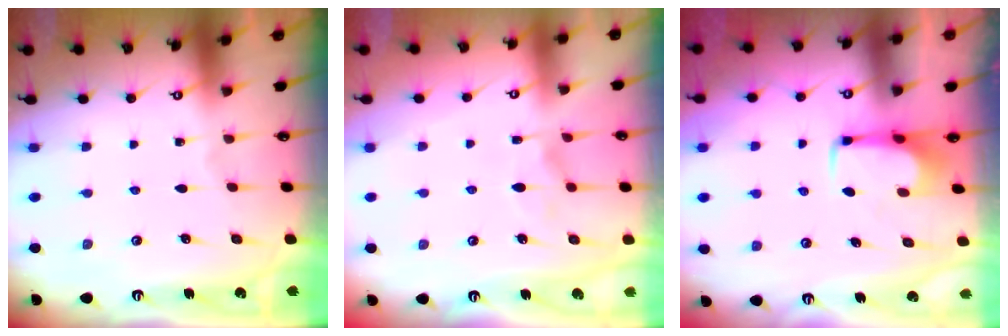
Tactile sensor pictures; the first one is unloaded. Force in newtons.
{"total": 2.3, "press": 2.1, "slide": 0.9}
{"total": 1.6, "press": 1.5, "slide": 0.4}